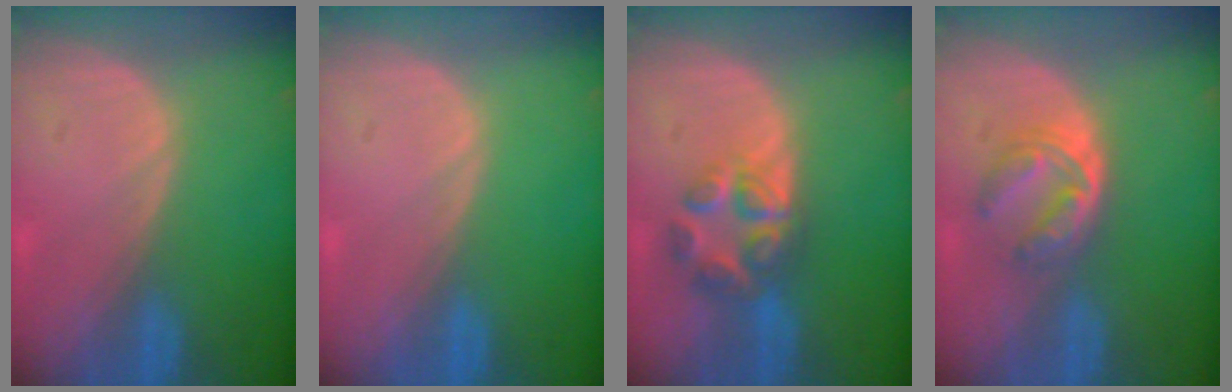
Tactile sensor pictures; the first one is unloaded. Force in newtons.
{"total": 0.0}
{"total": 6.8, "press": 5.8, "slide": 3.6}
{"total": 6.0, "press": 5.0, "slide": 3.3}